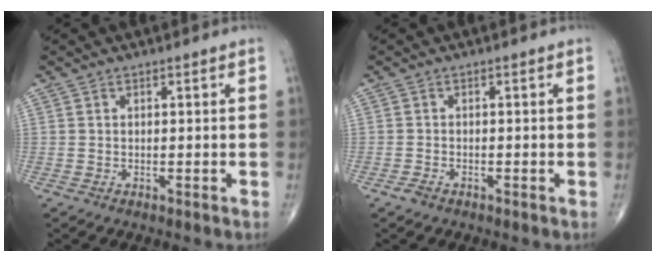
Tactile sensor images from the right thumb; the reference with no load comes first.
{"total": 1.3, "force": [-0.9, 0.7, 0.6], "torque": [-0.018, 0.000, -0.018]}